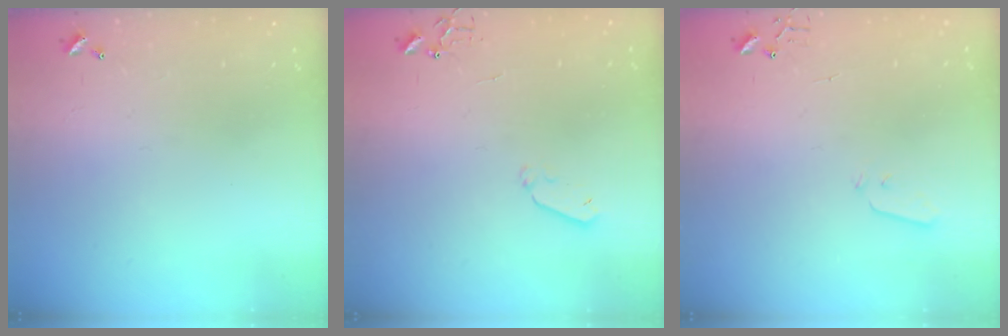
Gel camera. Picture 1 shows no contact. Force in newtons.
{"total": 4.2, "press": 4.2, "slide": 0.7}
{"total": 3.0, "press": 2.9, "slide": 0.7}